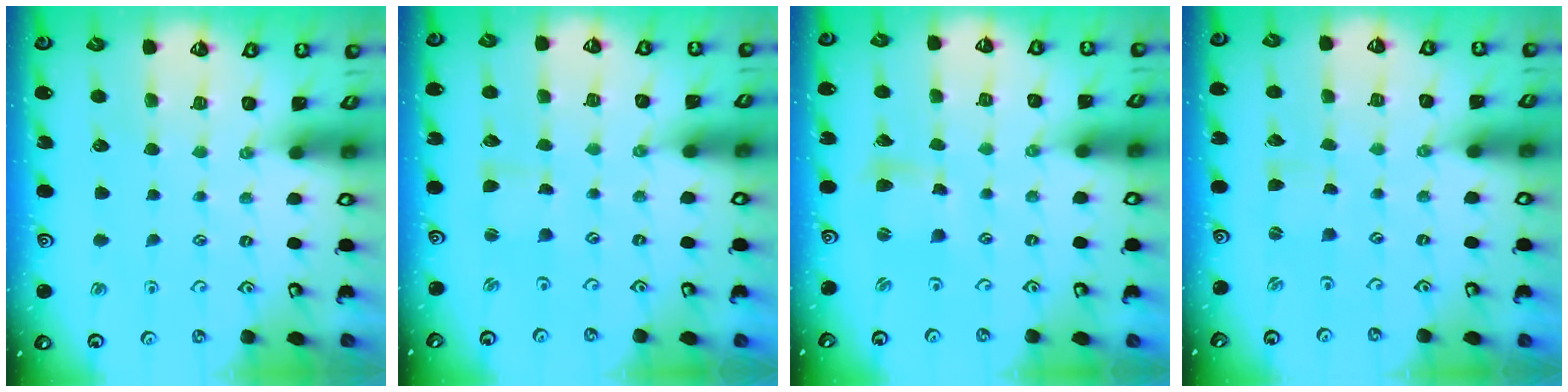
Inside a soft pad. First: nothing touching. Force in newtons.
{"total": 1.4, "press": 1.3, "slide": 0.3}
{"total": 3.9, "press": 3.9, "slide": 0.5}
{"total": 0.6, "press": 0.6, "slide": 0.1}